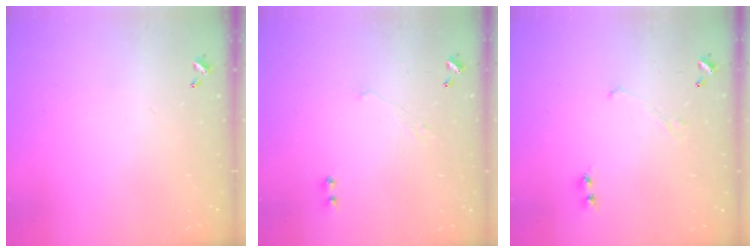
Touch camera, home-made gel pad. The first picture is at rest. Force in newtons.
{"total": 1.0, "press": 0.9, "slide": 0.5}
{"total": 0.7, "press": 0.6, "slide": 0.2}